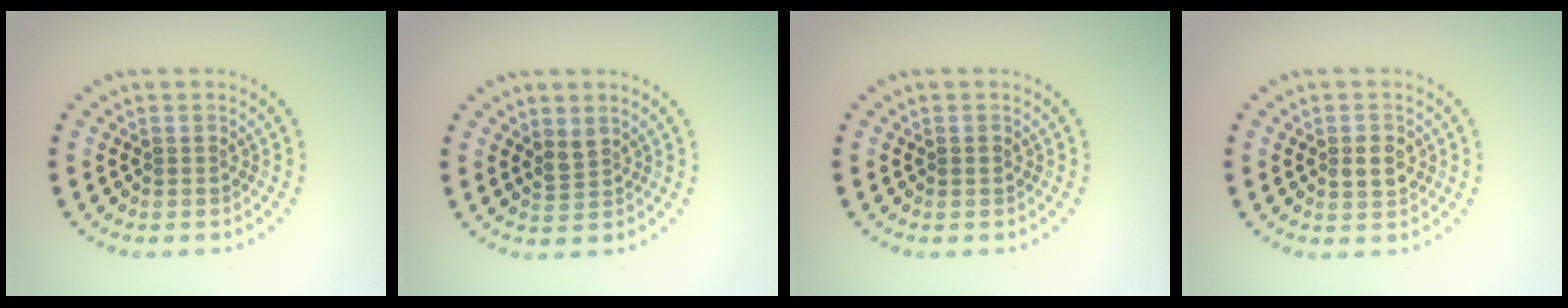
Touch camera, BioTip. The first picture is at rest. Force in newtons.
{"total": 1.3, "press": 1.0, "slide": 0.8}
{"total": 0.5, "press": 0.5, "slide": 0.1}
{"total": 2.0, "press": 1.9, "slide": 0.3}